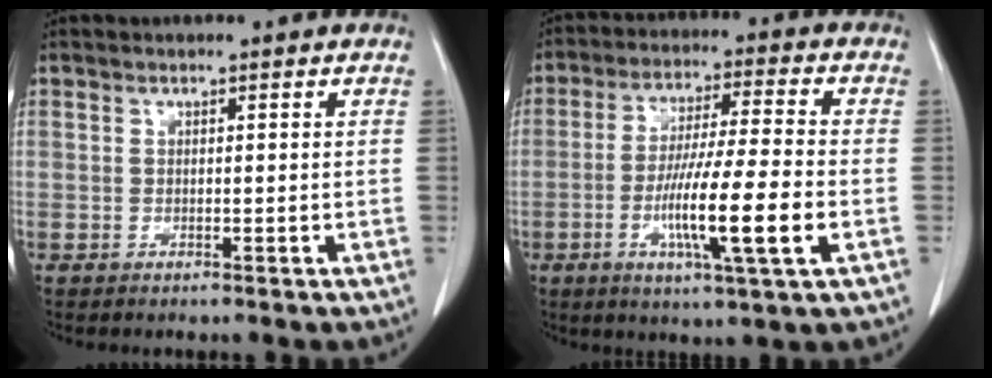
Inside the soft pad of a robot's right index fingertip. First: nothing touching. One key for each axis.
{"total": 13.0, "fx": -3.6, "fy": 0.1, "fz": 12.5, "tx": -0.229, "ty": -0.014, "tz": -0.068}